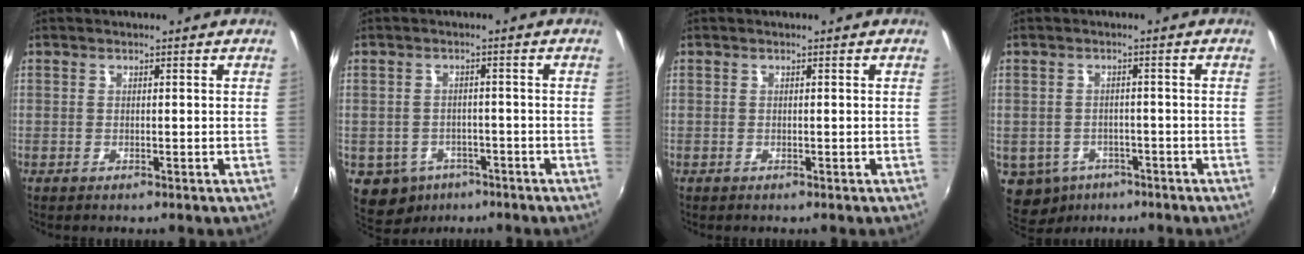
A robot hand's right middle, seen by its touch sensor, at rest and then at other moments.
{"total": 7.5, "force": [-4.0, 6.0, 2.2], "torque": [-0.065, -0.002, -0.051]}
{"total": 0.0}
{"total": 8.0, "force": [-4.1, 6.3, 2.6], "torque": [-0.079, -0.013, -0.052]}